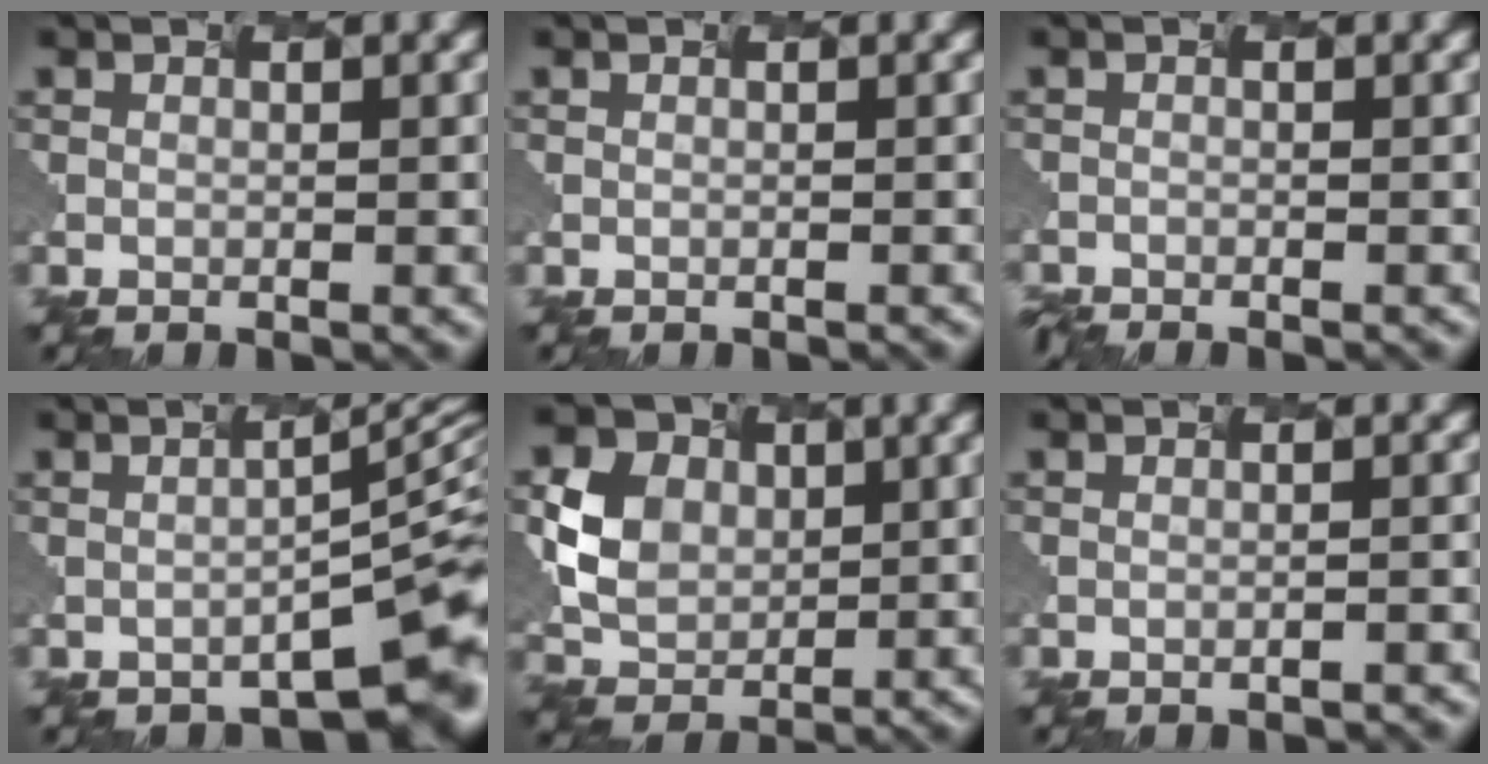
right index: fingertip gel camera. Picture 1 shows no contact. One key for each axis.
{"total": 0.0}
{"total": 2.8, "fx": -2.5, "fy": 0.6, "fz": 1.2, "tx": 0.005, "ty": 0.001, "tz": -0.023}
{"total": 7.3, "fx": -2.9, "fy": 2.1, "fz": 6.3, "tx": -0.071, "ty": -0.004, "tz": -0.031}
{"total": 5.2, "fx": 0.2, "fy": 4.5, "fz": 2.6, "tx": -0.057, "ty": -0.001, "tz": 0.006}
{"total": 1.7, "fx": -0.7, "fy": 0.8, "fz": 1.3, "tx": 0.004, "ty": 0.009, "tz": -0.001}